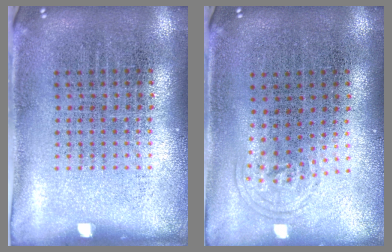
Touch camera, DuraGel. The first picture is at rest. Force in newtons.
{"total": 0.8, "press": 0.6, "slide": 0.6}